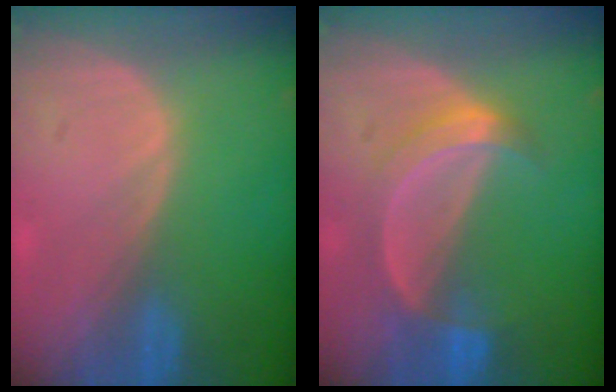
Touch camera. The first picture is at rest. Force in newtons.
{"total": 5.3, "press": 5.2, "slide": 1.2}